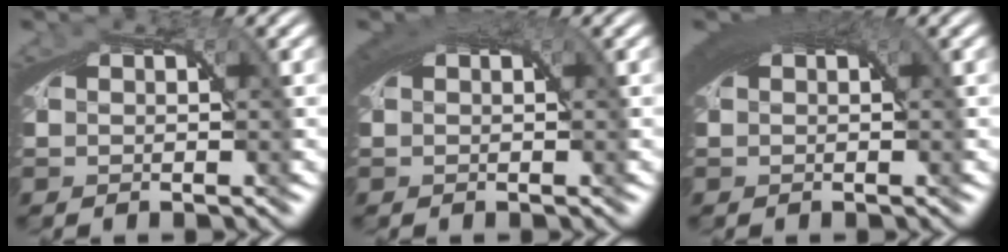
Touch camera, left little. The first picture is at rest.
{"total": 2.9, "force": [1.5, 1.0, 2.3], "torque": [-0.036, 0.012, 0.019]}
{"total": 4.6, "force": [2.0, 1.6, 3.9], "torque": [-0.053, 0.016, 0.025]}